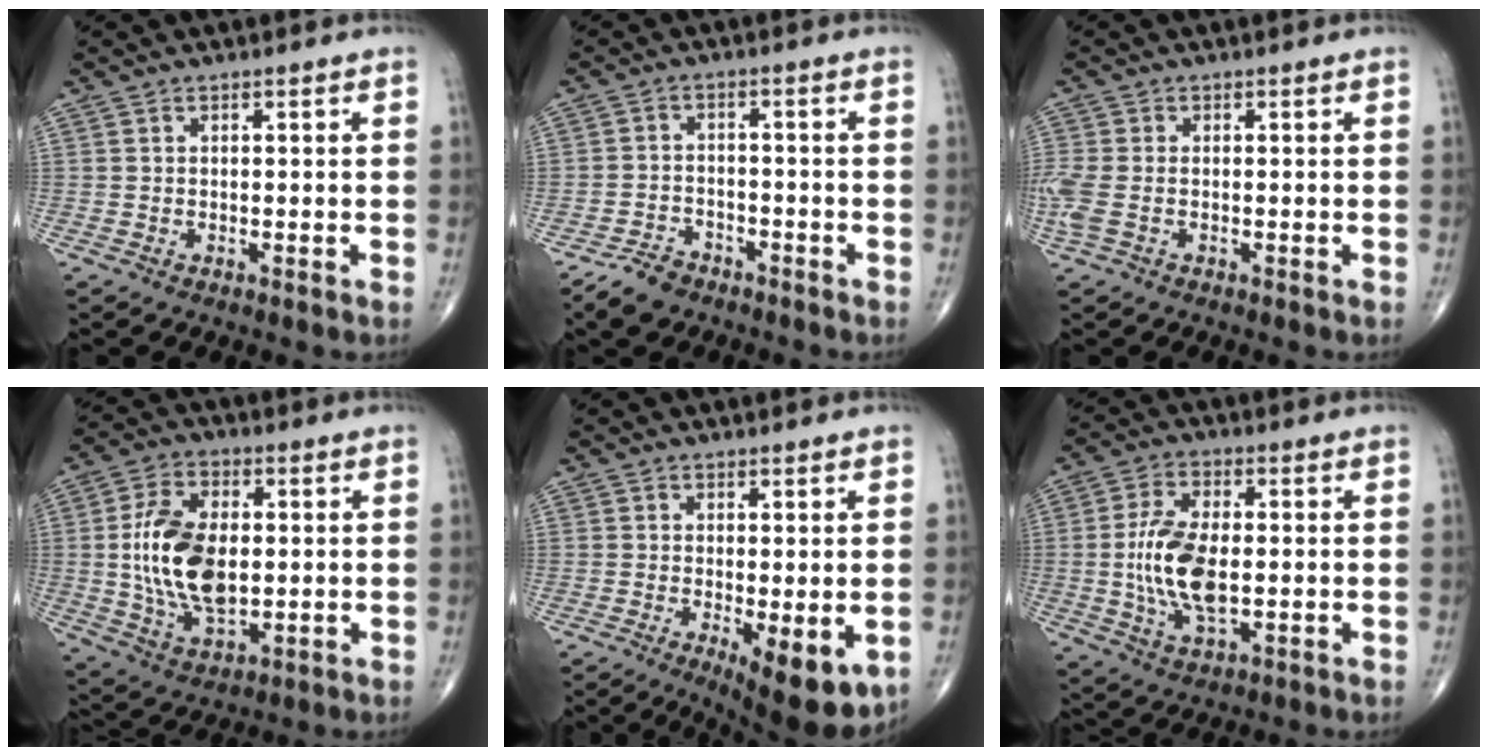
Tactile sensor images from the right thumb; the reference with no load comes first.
{"total": 5.3, "force": [-4.1, 2.9, 1.7], "torque": [-0.028, 0.014, -0.075]}
{"total": 5.4, "force": [-1.0, 3.2, 4.3], "torque": [-0.134, 0.001, -0.018]}
{"total": 15.1, "force": [0.4, 8.5, 12.5], "torque": [-0.227, -0.004, 0.011]}
{"total": 10.0, "force": [-3.0, 3.6, 8.9], "torque": [-0.117, -0.022, -0.035]}
{"total": 12.0, "force": [-0.7, 5.8, 10.4], "torque": [-0.207, -0.003, -0.011]}